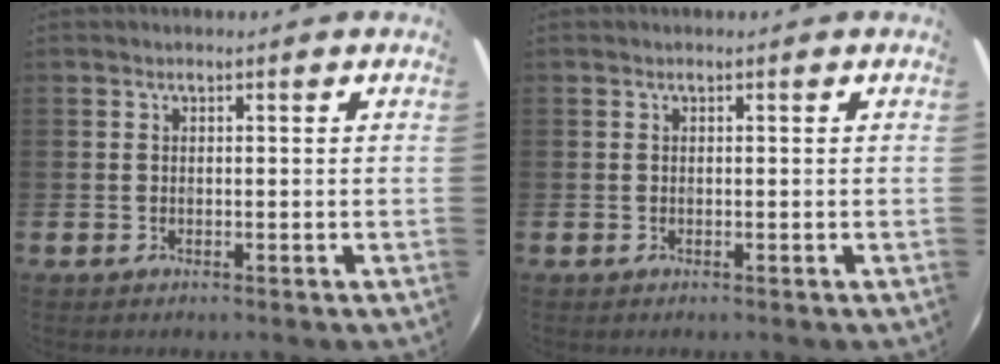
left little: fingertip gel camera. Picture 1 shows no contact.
{"total": 0.0}